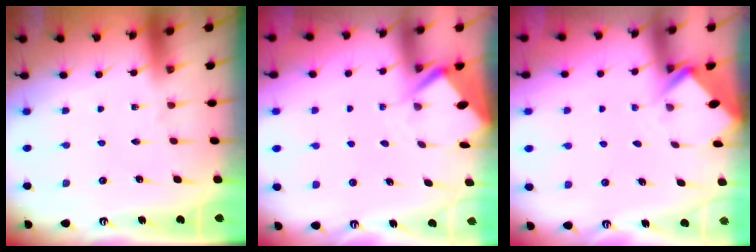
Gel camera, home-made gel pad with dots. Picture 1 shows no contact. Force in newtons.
{"total": 3.6, "press": 3.6, "slide": 0.4}
{"total": 2.7, "press": 2.7, "slide": 0.2}